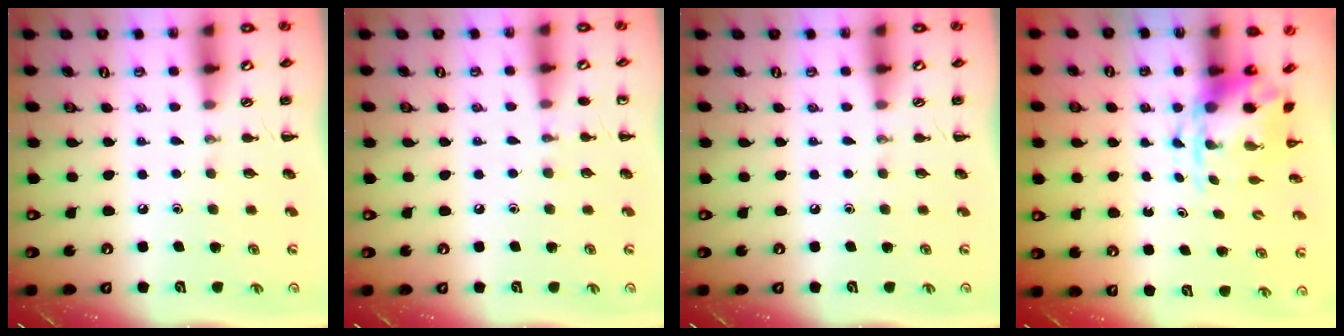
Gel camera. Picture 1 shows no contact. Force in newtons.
{"total": 4.3, "press": 4.1, "slide": 1.3}
{"total": 0.0}
{"total": 3.8, "press": 3.7, "slide": 0.9}